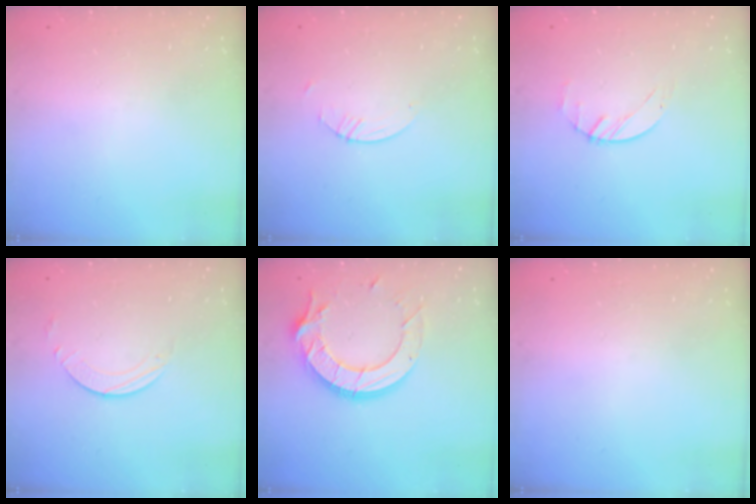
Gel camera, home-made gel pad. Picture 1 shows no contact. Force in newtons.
{"total": 0.8, "press": 0.8, "slide": 0.2}
{"total": 1.4, "press": 1.3, "slide": 0.2}
{"total": 3.2, "press": 3.2, "slide": 0.3}
{"total": 15.2, "press": 15.2, "slide": 1.3}
{"total": 0.0}